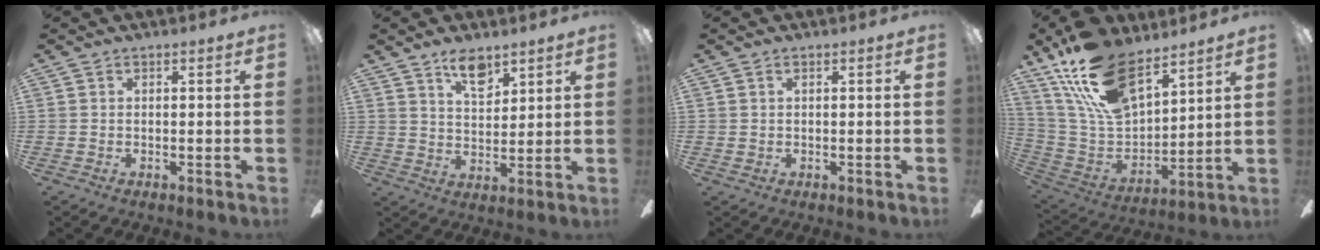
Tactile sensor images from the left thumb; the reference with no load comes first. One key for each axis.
{"total": 7.4, "fx": 5.4, "fy": 3.1, "fz": 3.9, "tx": -0.059, "ty": -0.025, "tz": 0.094}
{"total": 0.7, "fx": 0.3, "fy": 0.4, "fz": 0.4, "tx": -0.008, "ty": 0.003, "tz": 0.005}
{"total": 21.1, "fx": 14.0, "fy": 9.8, "fz": 12.4, "tx": -0.259, "ty": -0.080, "tz": 0.253}